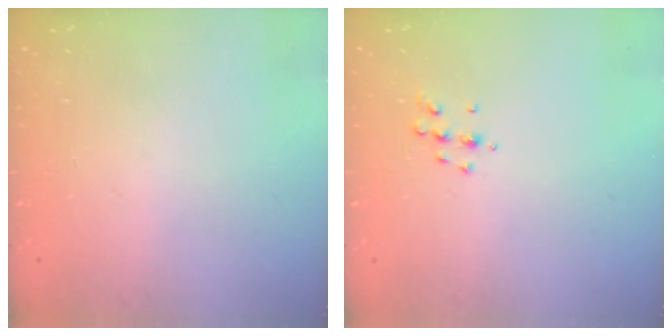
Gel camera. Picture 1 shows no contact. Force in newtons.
{"total": 4.7, "press": 4.6, "slide": 0.8}